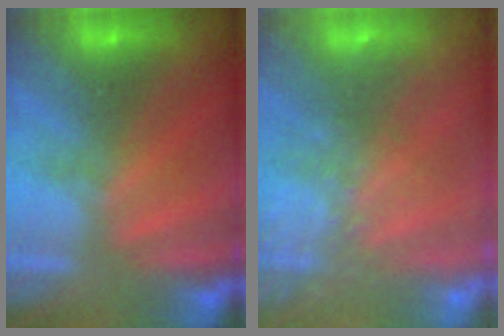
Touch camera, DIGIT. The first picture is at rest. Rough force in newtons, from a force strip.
{"total": 7.4}